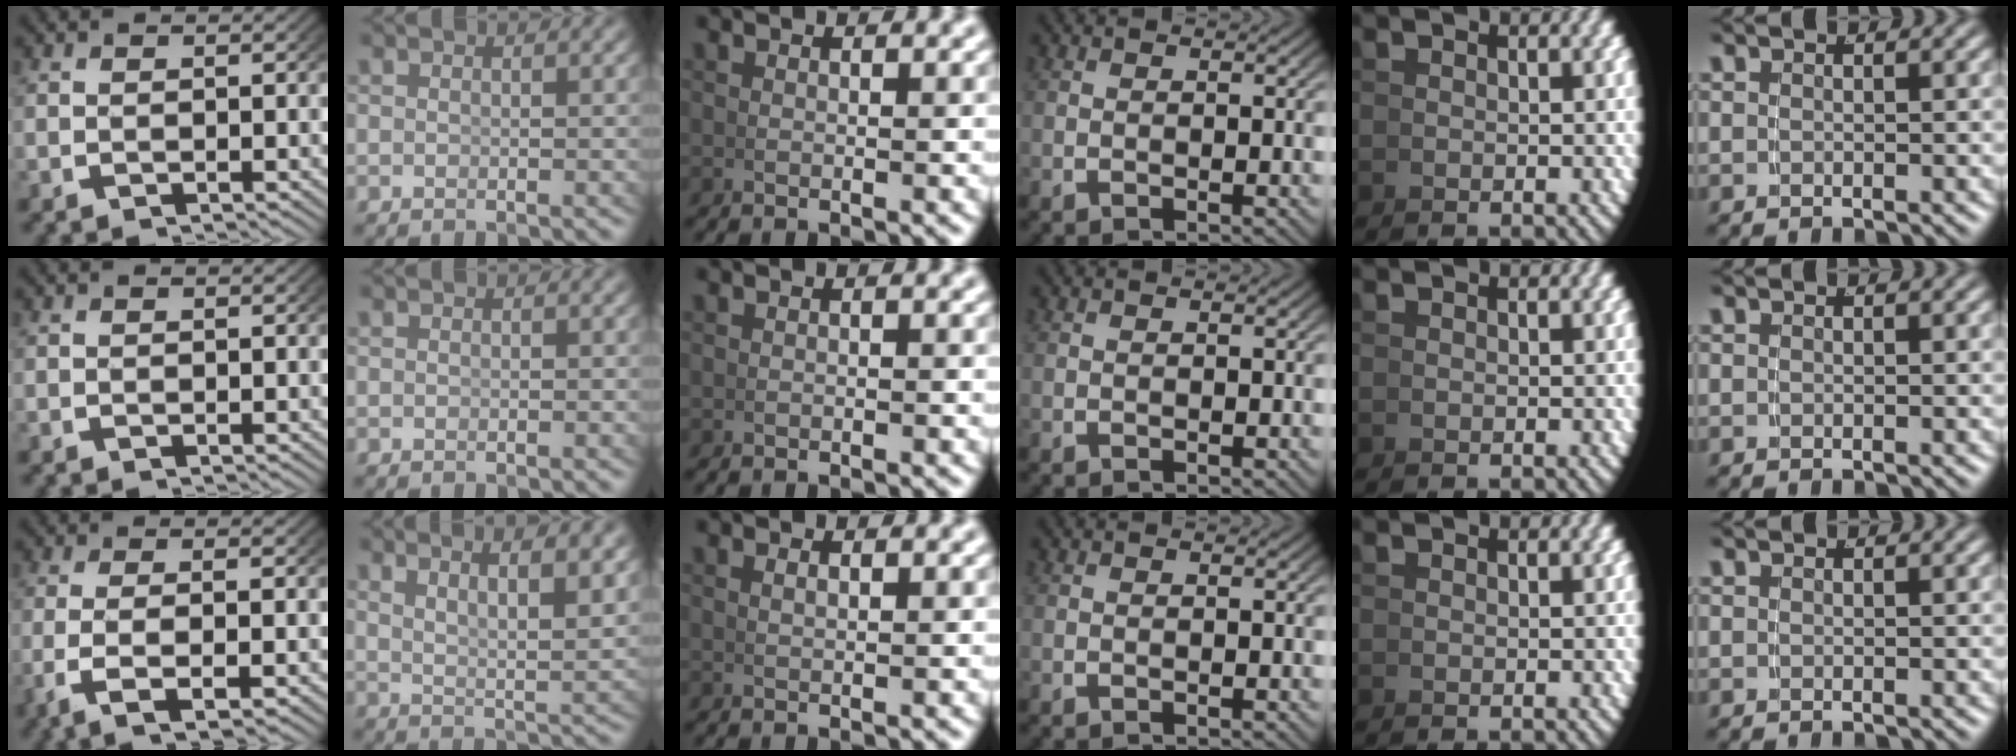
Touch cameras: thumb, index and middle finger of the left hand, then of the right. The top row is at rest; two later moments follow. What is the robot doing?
{"motion": "lift_and_place", "object": "hoodie"}